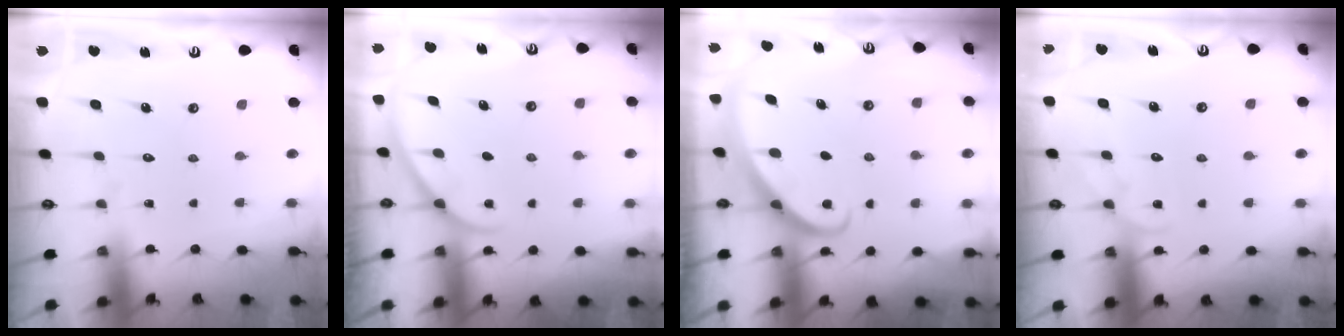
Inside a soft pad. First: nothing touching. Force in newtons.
{"total": 0.8, "press": 0.8, "slide": 0.2}
{"total": 3.0, "press": 3.0, "slide": 0.2}
{"total": 3.8, "press": 3.8, "slide": 0.4}